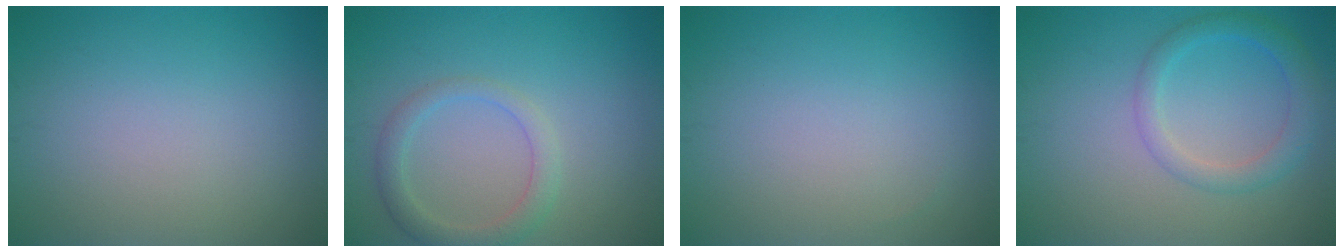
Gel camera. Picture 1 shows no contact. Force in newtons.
{"total": 2.6, "press": 2.6, "slide": 0.3}
{"total": 0.0}
{"total": 3.0, "press": 3.0, "slide": 0.2}